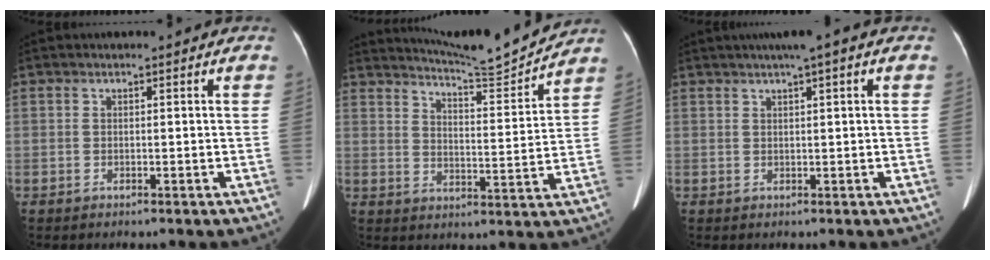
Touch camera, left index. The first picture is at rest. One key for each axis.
{"total": 10.3, "fx": 10.1, "fy": -1.9, "fz": 1.2, "tx": -0.033, "ty": -0.033, "tz": 0.159}
{"total": 2.3, "fx": 1.1, "fy": 0.1, "fz": 2.1, "tx": -0.037, "ty": 0.010, "tz": 0.015}